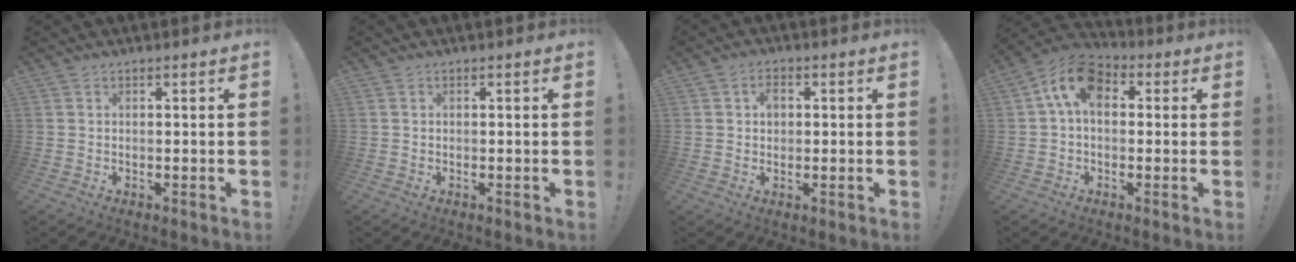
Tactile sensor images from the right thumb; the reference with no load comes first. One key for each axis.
{"total": 0.0}
{"total": 2.8, "fx": 0.7, "fy": 2.2, "fz": 1.6, "tx": -0.009, "ty": 0.001, "tz": 0.005}
{"total": 10.8, "fx": 2.7, "fy": 6.8, "fz": 8.0, "tx": -0.145, "ty": 0.009, "tz": 0.054}